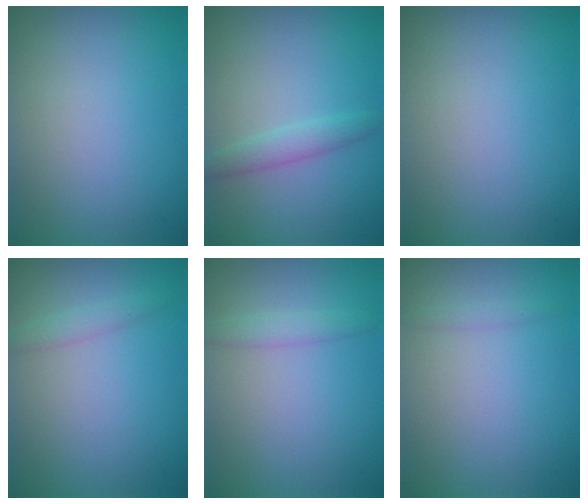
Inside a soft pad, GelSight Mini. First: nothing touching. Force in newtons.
{"total": 1.9, "press": 1.9, "slide": 0.1}
{"total": 0.0}
{"total": 1.2, "press": 1.2, "slide": 0.1}
{"total": 1.5, "press": 1.5, "slide": 0.1}
{"total": 0.6, "press": 0.6, "slide": 0.0}